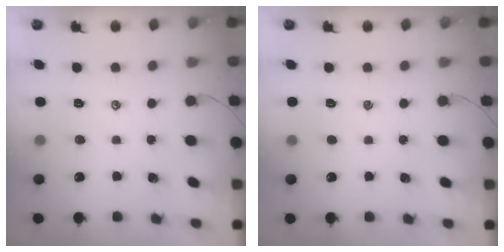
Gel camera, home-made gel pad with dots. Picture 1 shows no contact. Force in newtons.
{"total": 0.0}